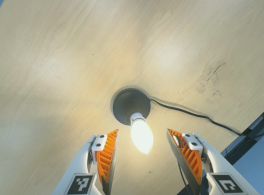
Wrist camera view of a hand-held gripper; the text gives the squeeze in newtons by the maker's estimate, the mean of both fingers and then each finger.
{"total": 0.0}